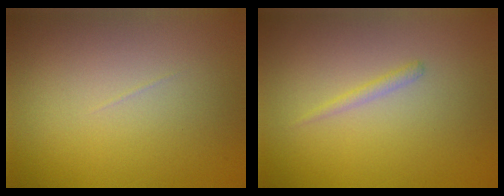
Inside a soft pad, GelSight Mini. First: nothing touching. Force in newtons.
{"total": 0.8, "press": 0.8, "slide": 0.1}